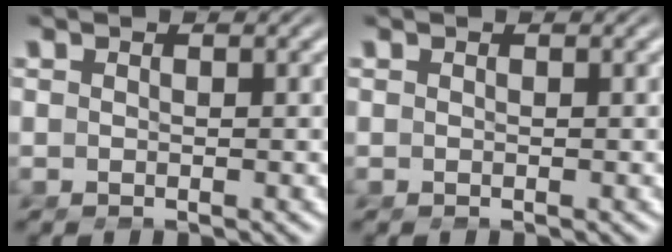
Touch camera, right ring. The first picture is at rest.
{"total": 0.0}